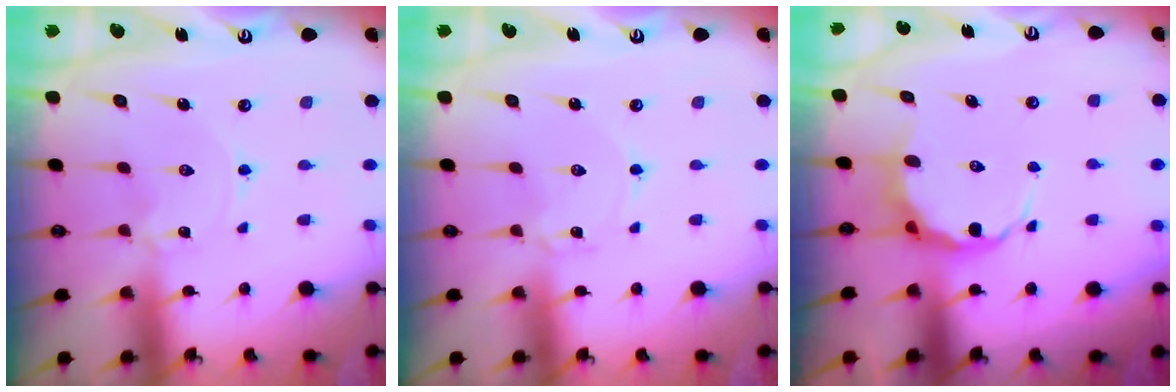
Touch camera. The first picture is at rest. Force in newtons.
{"total": 1.2, "press": 1.2, "slide": 0.1}
{"total": 6.8, "press": 6.6, "slide": 1.6}